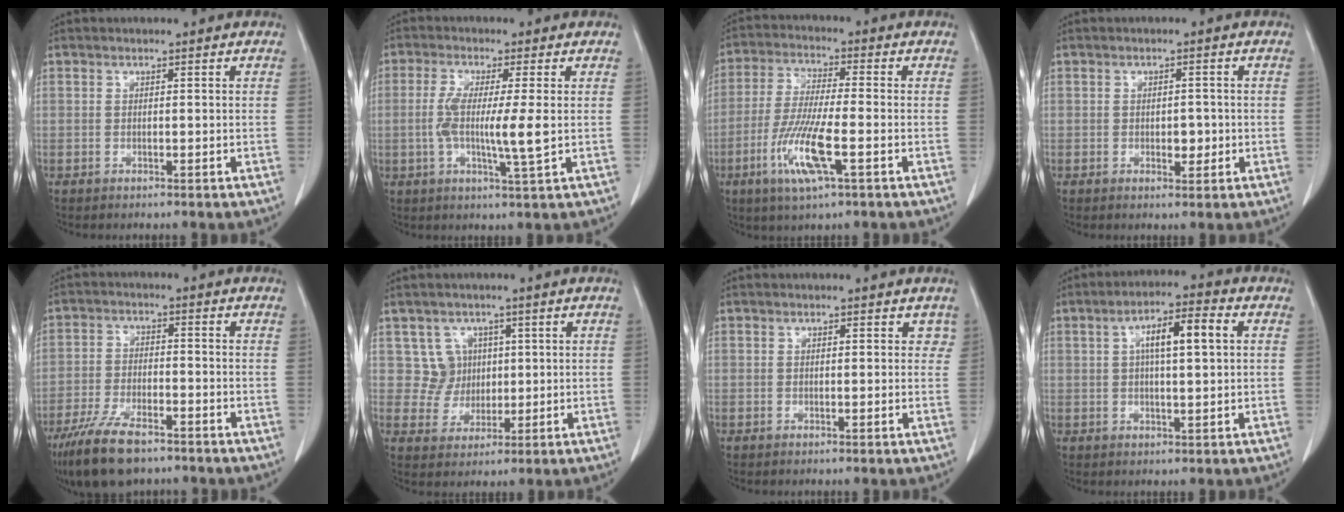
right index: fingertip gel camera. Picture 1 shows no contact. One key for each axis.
{"total": 8.0, "fx": -0.5, "fy": 0.3, "fz": 8.0, "tx": -0.155, "ty": -0.010, "tz": -0.014}
{"total": 10.8, "fx": -4.1, "fy": 1.4, "fz": 9.9, "tx": -0.204, "ty": -0.018, "tz": -0.079}
{"total": 2.8, "fx": -0.5, "fy": 1.6, "fz": 2.3, "tx": -0.032, "ty": 0.002, "tz": -0.002}
{"total": 11.5, "fx": -8.2, "fy": 3.7, "fz": 7.2, "tx": -0.139, "ty": -0.017, "tz": -0.144}
{"total": 5.0, "fx": 1.5, "fy": 4.8, "fz": 0.0, "tx": 0.007, "ty": 0.015, "tz": 0.033}
{"total": 1.8, "fx": 0.7, "fy": 1.2, "fz": 1.2, "tx": -0.009, "ty": 0.008, "tz": 0.003}
{"total": 8.3, "fx": 1.9, "fy": 1.9, "fz": 7.9, "tx": -0.140, "ty": 0.019, "tz": 0.031}